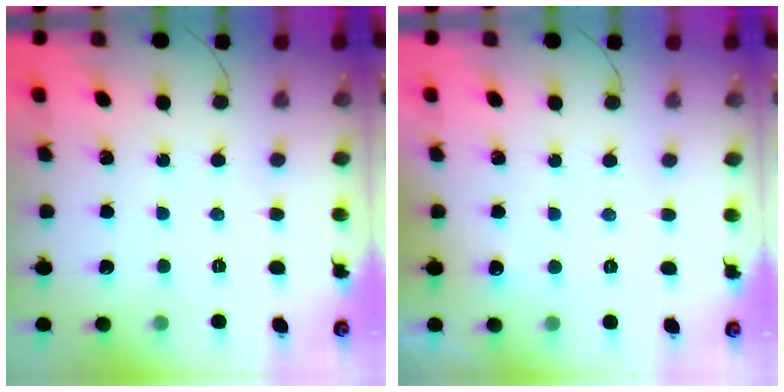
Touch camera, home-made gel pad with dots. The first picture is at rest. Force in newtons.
{"total": 2.8, "press": 2.6, "slide": 1.2}